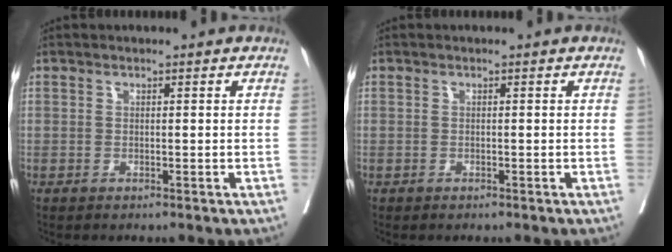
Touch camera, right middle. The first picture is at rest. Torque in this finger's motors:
{"motor_torque": [-0.07, -0.04, 0.01, -0.01]}